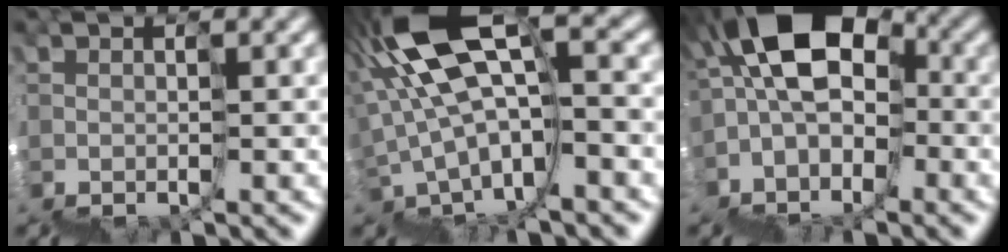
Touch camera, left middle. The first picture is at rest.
{"total": 8.7, "force": [3.0, 3.7, 7.3], "torque": [-0.147, 0.034, 0.059]}
{"total": 7.4, "force": [0.0, 5.5, 5.0], "torque": [-0.082, 0.025, -0.005]}